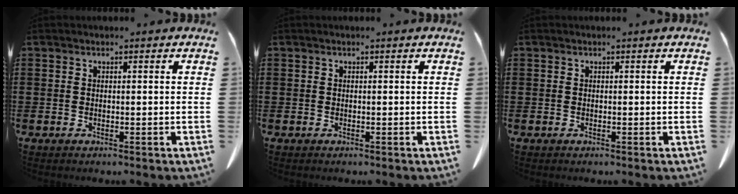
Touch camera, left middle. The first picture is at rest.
{"total": 0.0}
{"total": 0.0}